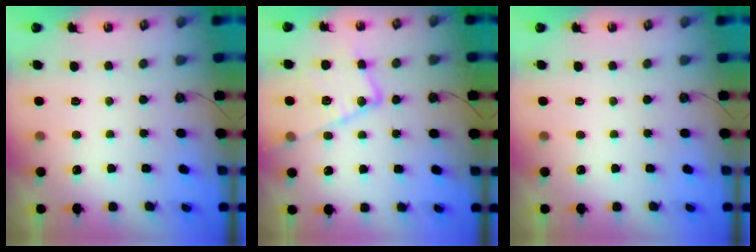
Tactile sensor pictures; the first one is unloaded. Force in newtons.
{"total": 18.5, "press": 18.4, "slide": 1.3}
{"total": 0.0}